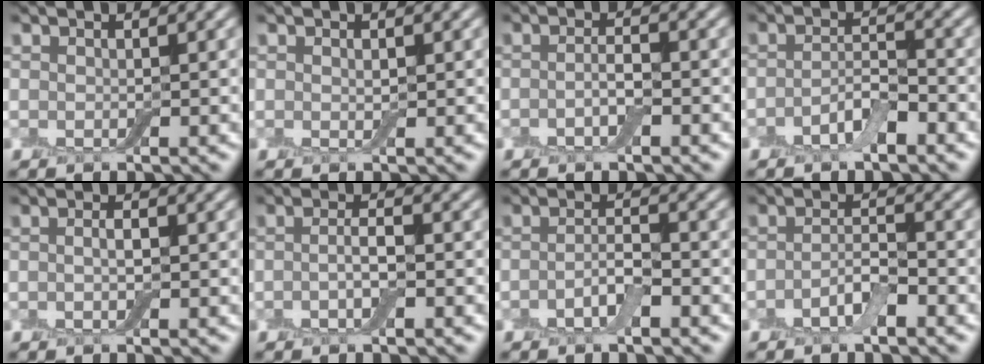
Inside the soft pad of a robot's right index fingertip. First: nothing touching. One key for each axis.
{"total": 0.6, "fx": 0.2, "fy": 0.3, "fz": 0.5, "tx": -0.009, "ty": 0.000, "tz": 0.002}
{"total": 1.7, "fx": -0.6, "fy": 0.4, "fz": 1.6, "tx": -0.030, "ty": 0.002, "tz": -0.016}
{"total": 2.9, "fx": -1.6, "fy": 1.0, "fz": 2.3, "tx": -0.044, "ty": 0.006, "tz": -0.034}
{"total": 1.1, "fx": -0.1, "fy": 0.3, "fz": 1.1, "tx": -0.021, "ty": -0.001, "tz": -0.003}
{"total": 2.0, "fx": -0.5, "fy": 0.5, "fz": 1.9, "tx": -0.036, "ty": 0.002, "tz": -0.014}
{"total": 2.3, "fx": -1.1, "fy": 0.6, "fz": 1.9, "tx": -0.037, "ty": 0.006, "tz": -0.025}
{"total": 2.6, "fx": -1.3, "fy": 0.8, "fz": 2.1, "tx": -0.042, "ty": 0.006, "tz": -0.030}